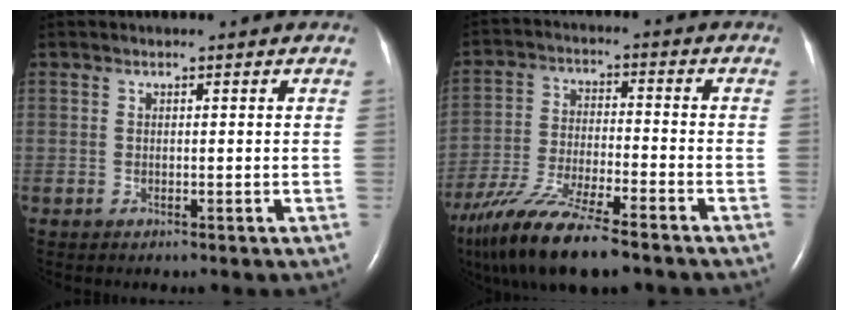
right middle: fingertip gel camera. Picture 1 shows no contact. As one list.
[{"total": 15.7, "force": [-11.8, 2.8, 9.9], "torque": [-0.205, -0.036, -0.210]}]